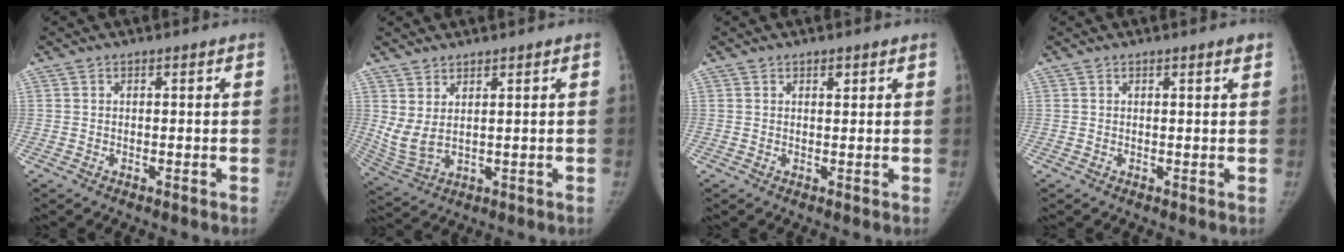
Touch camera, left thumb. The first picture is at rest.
{"total": 5.8, "force": [2.5, 2.5, 4.6], "torque": [-0.103, -0.015, 0.064]}
{"total": 1.2, "force": [0.8, 0.5, 0.7], "torque": [-0.005, -0.004, 0.012]}
{"total": 1.1, "force": [0.7, 0.0, 0.8], "torque": [-0.008, -0.004, 0.009]}